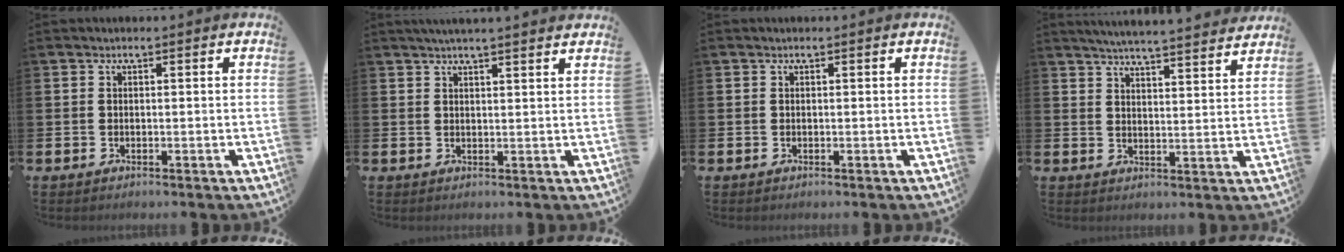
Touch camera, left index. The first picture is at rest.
{"total": 2.8, "force": [2.7, -0.3, 0.7], "torque": [-0.018, -0.006, 0.049]}
{"total": 0.0}
{"total": 5.3, "force": [5.2, -0.4, 0.8], "torque": [-0.030, -0.036, 0.091]}